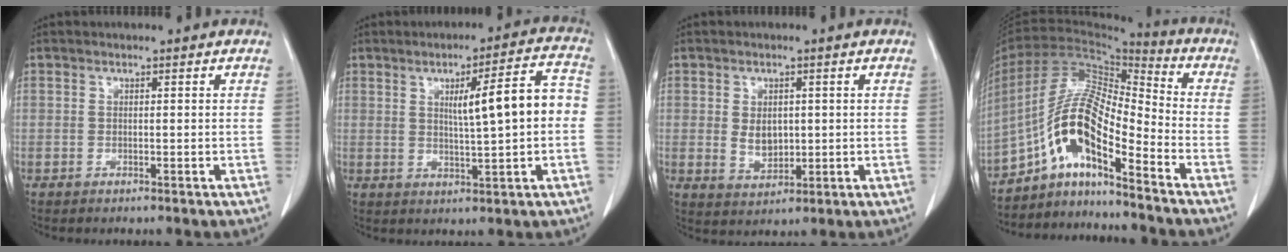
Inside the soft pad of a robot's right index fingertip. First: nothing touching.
{"total": 9.6, "force": [0.6, 1.1, 9.5], "torque": [-0.136, 0.023, 0.013]}
{"total": 4.2, "force": [0.4, 2.8, 3.1], "torque": [-0.056, 0.000, 0.019]}
{"total": 13.2, "force": [-7.5, 2.4, 10.6], "torque": [-0.204, 0.023, -0.135]}